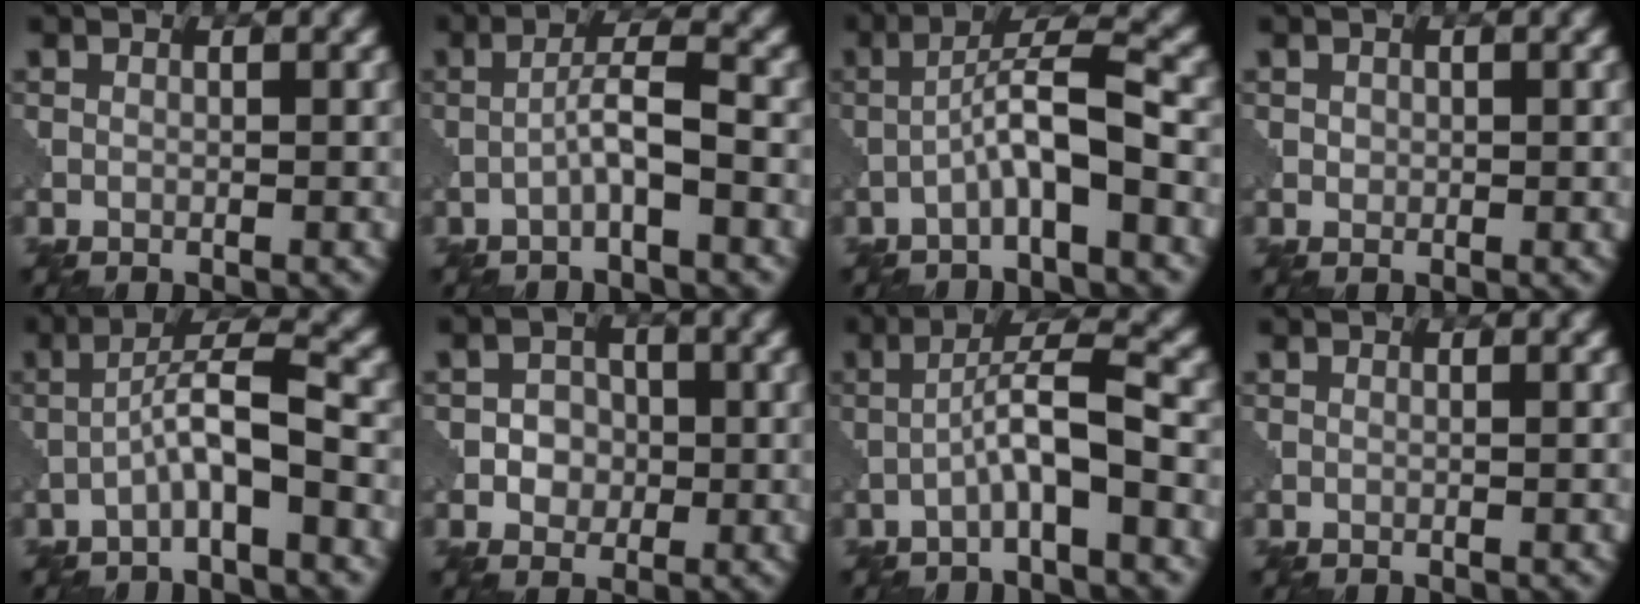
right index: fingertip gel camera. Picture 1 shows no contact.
{"total": 3.0, "force": [-1.2, 0.3, 2.7], "torque": [-0.050, 0.015, -0.028]}
{"total": 4.9, "force": [-1.8, 0.7, 4.5], "torque": [-0.080, 0.022, -0.040]}
{"total": 0.7, "force": [0.1, 0.7, 0.2], "torque": [-0.003, 0.000, 0.000]}
{"total": 4.4, "force": [-1.8, 0.6, 4.0], "torque": [-0.071, 0.020, -0.040]}
{"total": 2.7, "force": [-0.4, 2.4, 1.1], "torque": [0.000, -0.001, -0.018]}
{"total": 4.4, "force": [-1.6, 0.5, 4.1], "torque": [-0.070, 0.021, -0.038]}
{"total": 0.0}